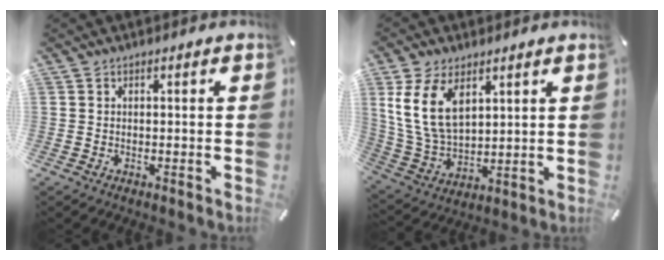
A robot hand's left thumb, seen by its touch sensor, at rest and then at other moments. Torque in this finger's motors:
{"motor_torque": [2.08, 2.11, 1.40, -1.37, 0.21]}